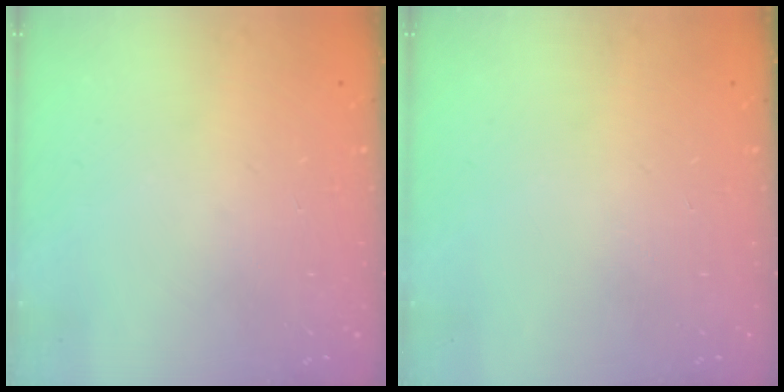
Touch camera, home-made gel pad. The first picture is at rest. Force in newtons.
{"total": 0.0}